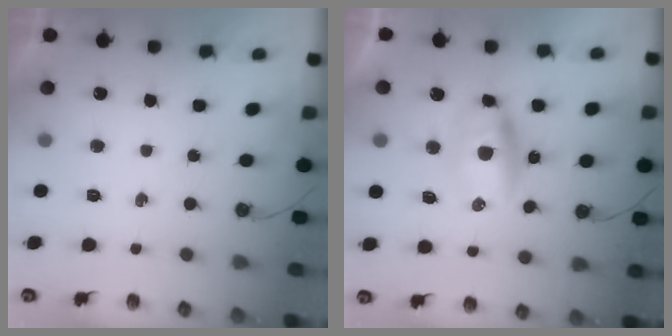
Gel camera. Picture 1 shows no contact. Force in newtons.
{"total": 9.7, "press": 9.1, "slide": 3.5}